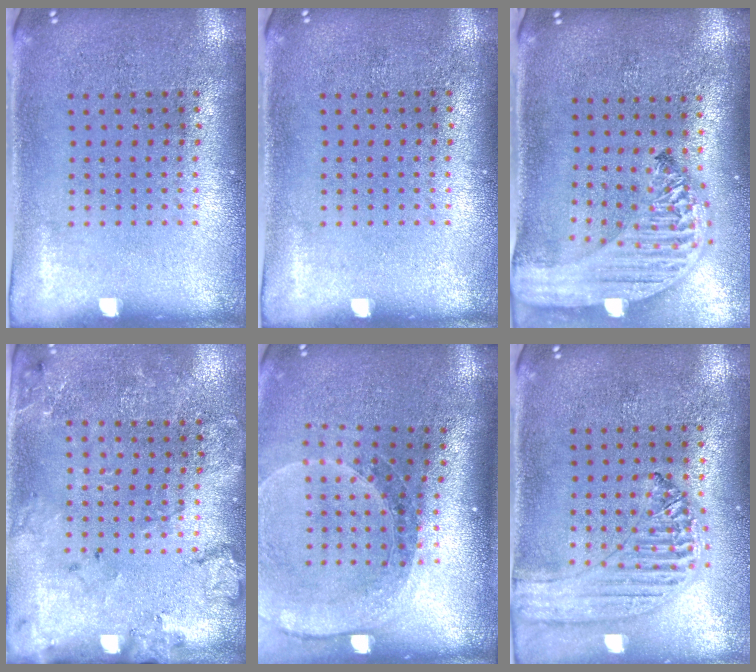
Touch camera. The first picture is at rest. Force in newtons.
{"total": 0.0}
{"total": 3.2, "press": 2.5, "slide": 2.0}
{"total": 1.8, "press": 1.7, "slide": 0.7}
{"total": 1.8, "press": 1.7, "slide": 0.6}
{"total": 1.2, "press": 1.2, "slide": 0.1}